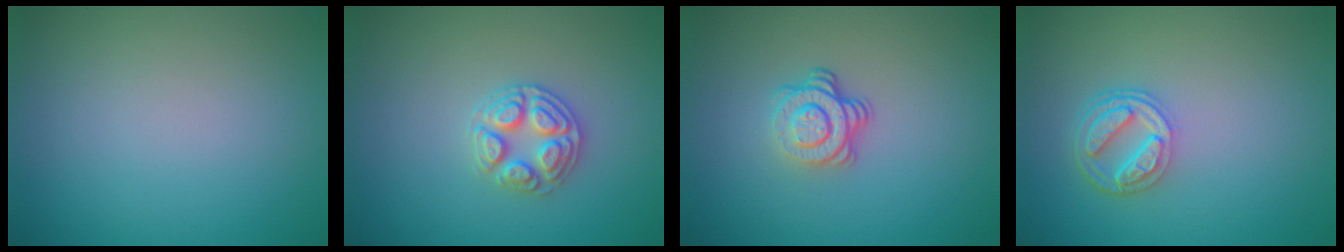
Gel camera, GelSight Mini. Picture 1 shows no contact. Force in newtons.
{"total": 2.9, "press": 2.8, "slide": 0.3}
{"total": 3.7, "press": 2.6, "slide": 2.6}
{"total": 4.0, "press": 3.1, "slide": 2.5}